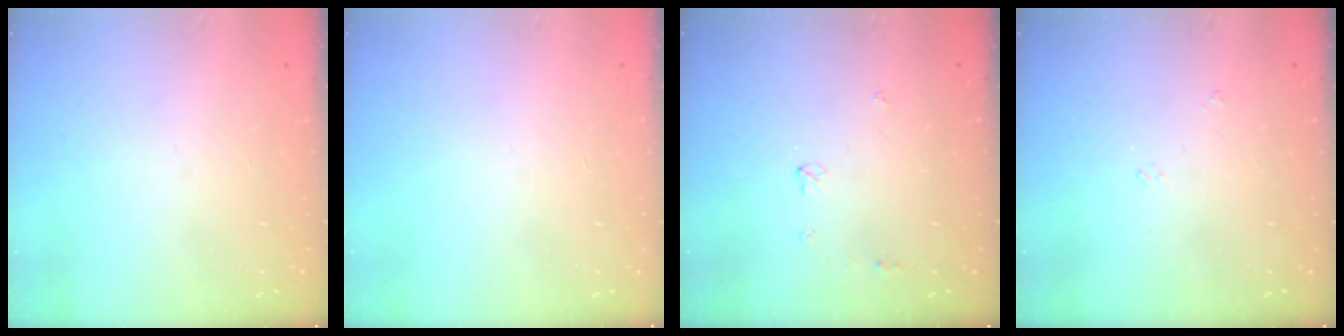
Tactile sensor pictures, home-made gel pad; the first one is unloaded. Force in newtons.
{"total": 0.0}
{"total": 3.1, "press": 3.1, "slide": 0.6}
{"total": 2.7, "press": 2.7, "slide": 0.4}